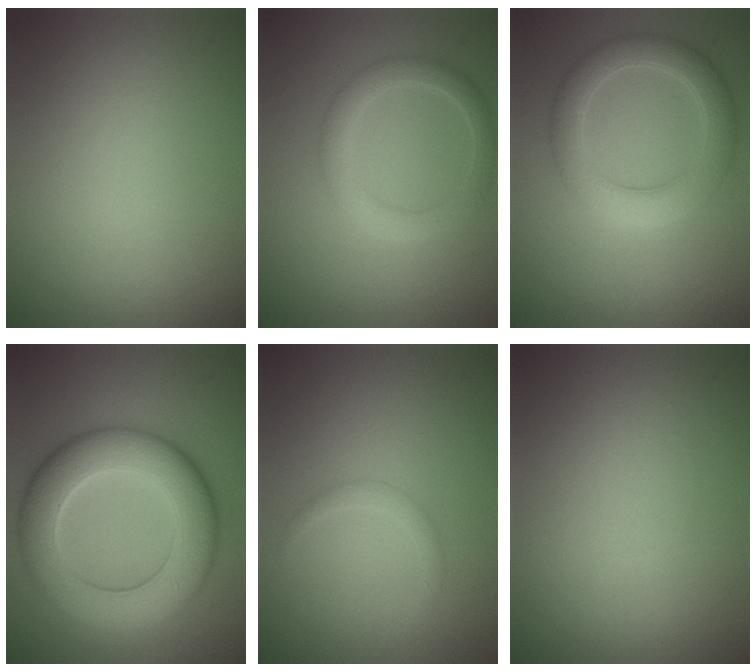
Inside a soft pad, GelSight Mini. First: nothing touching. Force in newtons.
{"total": 3.0, "press": 3.0, "slide": 0.1}
{"total": 4.6, "press": 4.6, "slide": 0.1}
{"total": 9.8, "press": 9.8, "slide": 0.6}
{"total": 1.1, "press": 1.1, "slide": 0.1}
{"total": 0.0}